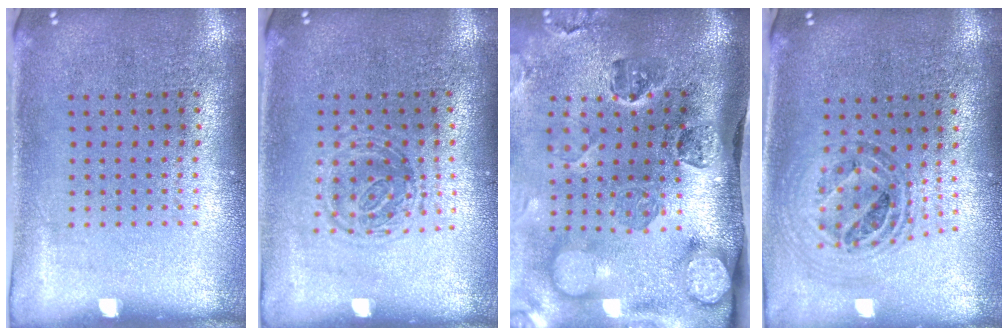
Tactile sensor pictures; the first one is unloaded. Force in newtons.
{"total": 1.2, "press": 1.0, "slide": 0.8}
{"total": 4.8, "press": 3.5, "slide": 3.3}
{"total": 1.0, "press": 1.0, "slide": 0.3}